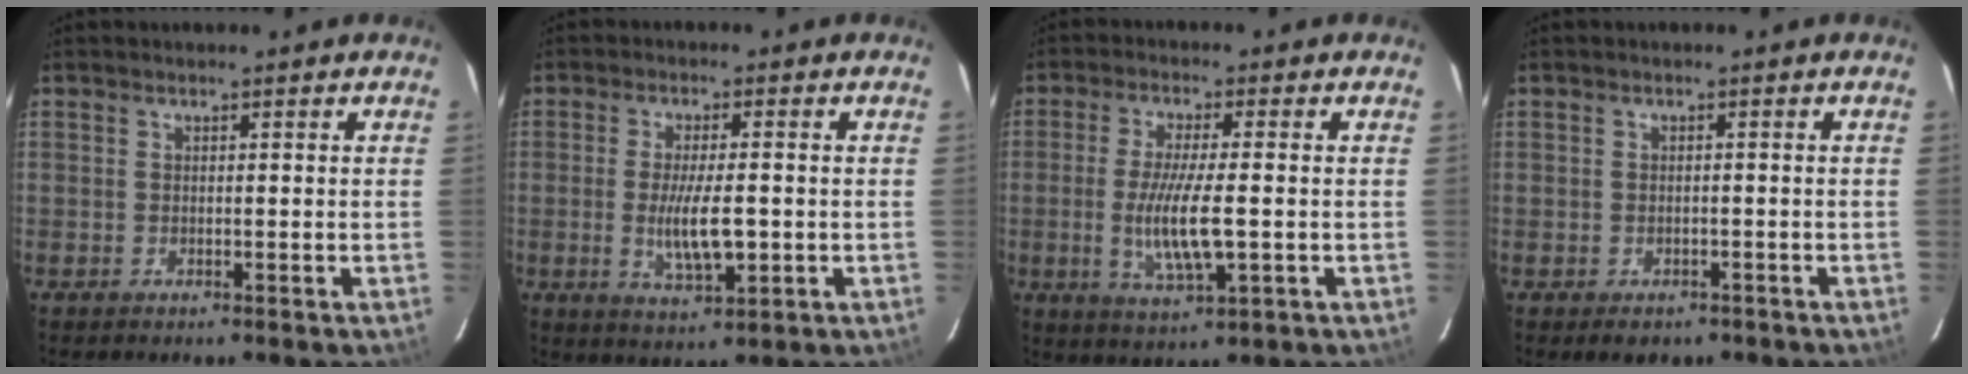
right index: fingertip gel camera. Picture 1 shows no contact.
{"total": 7.8, "force": [-1.2, 2.1, 7.4], "torque": [-0.140, -0.012, -0.016]}
{"total": 9.4, "force": [-1.5, 1.7, 9.1], "torque": [-0.175, -0.014, -0.025]}
{"total": 3.3, "force": [-1.8, 2.6, 1.0], "torque": [-0.013, 0.005, -0.018]}